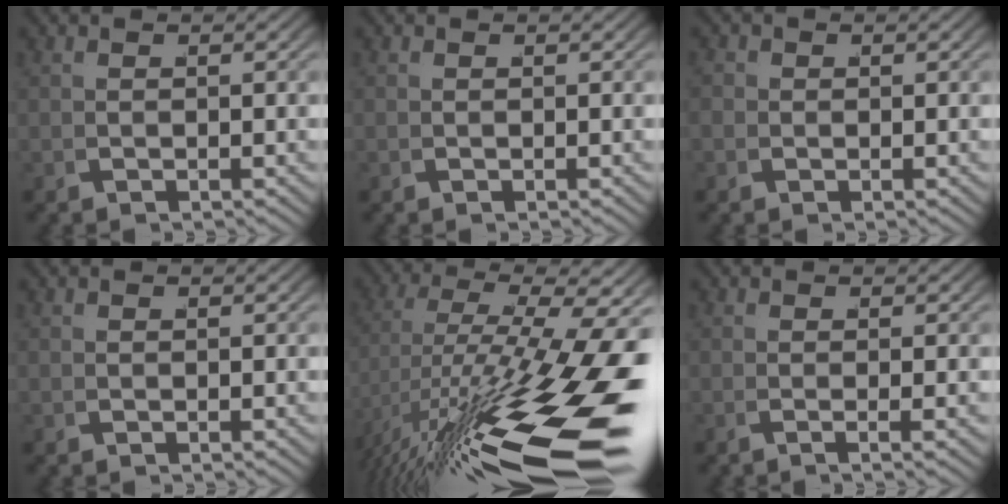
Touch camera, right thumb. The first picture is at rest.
{"total": 0.0}
{"total": 2.0, "force": [0.2, 1.8, 0.8], "torque": [-0.015, 0.004, -0.002]}
{"total": 0.0}
{"total": 14.8, "force": [-3.4, 5.8, 13.2], "torque": [-0.228, -0.042, -0.014]}
{"total": 0.7, "force": [-0.2, -0.5, 0.5], "torque": [-0.003, 0.003, -0.008]}